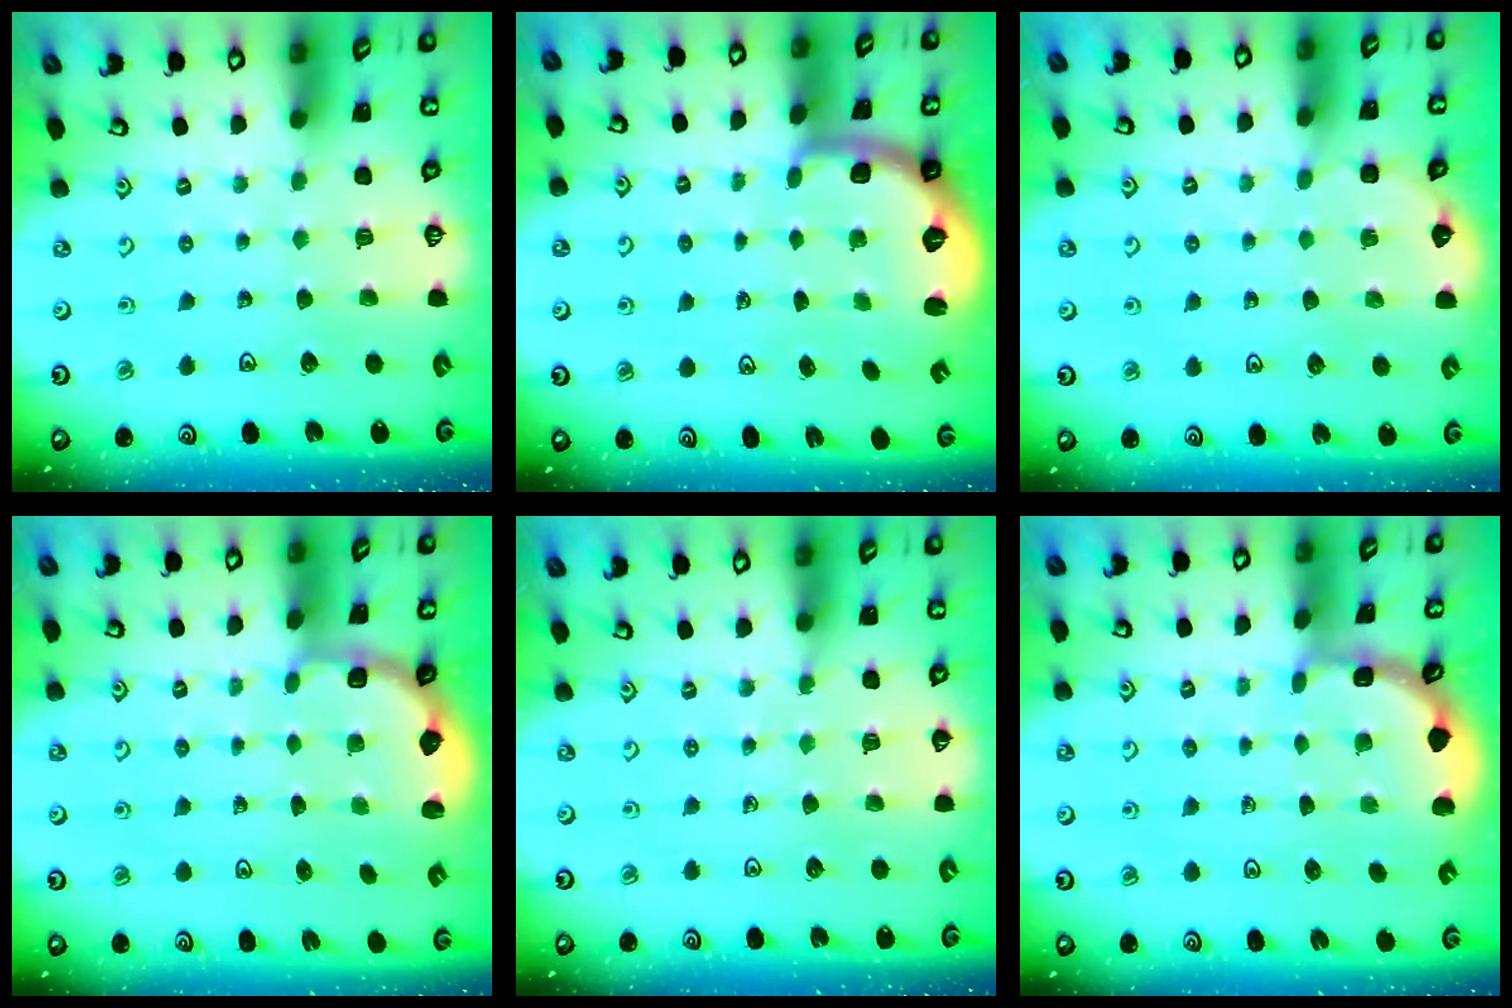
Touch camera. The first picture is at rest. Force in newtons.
{"total": 1.7, "press": 1.6, "slide": 0.4}
{"total": 3.1, "press": 3.1, "slide": 0.1}
{"total": 2.6, "press": 2.1, "slide": 1.5}
{"total": 5.9, "press": 5.8, "slide": 1.2}
{"total": 2.1, "press": 2.1, "slide": 0.2}